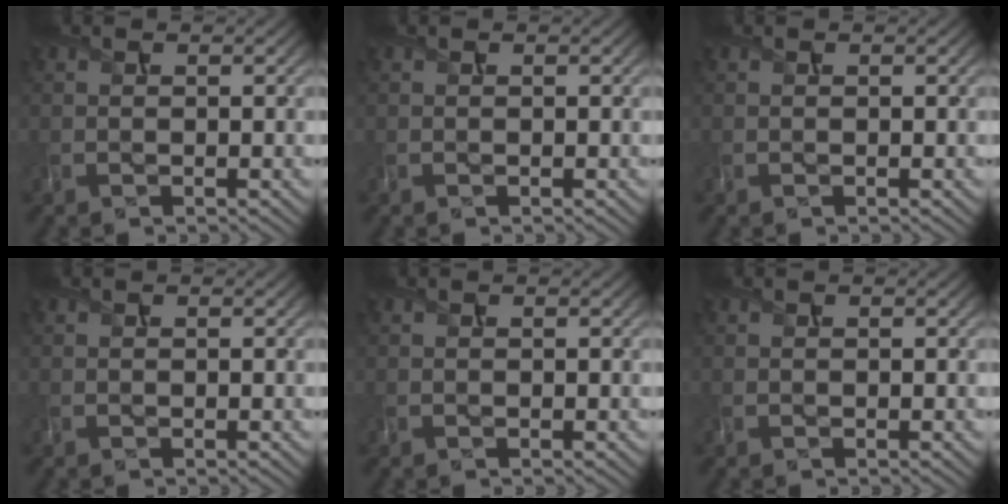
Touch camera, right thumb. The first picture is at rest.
{"total": 0.0}
{"total": 0.0}
{"total": 0.0}
{"total": 0.0}
{"total": 0.0}